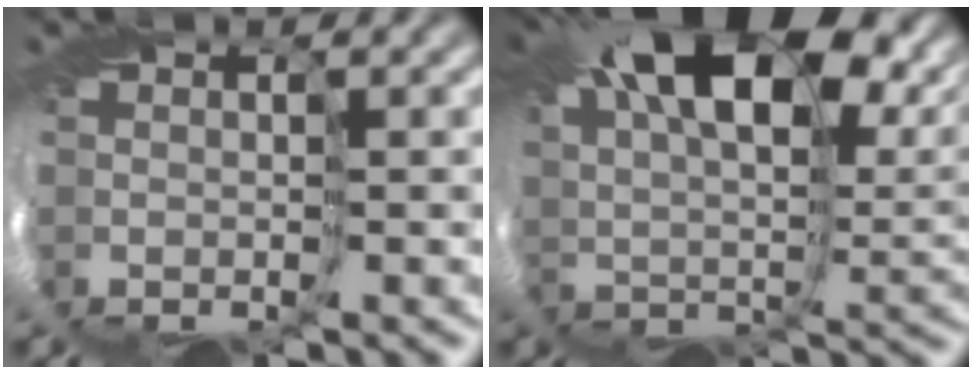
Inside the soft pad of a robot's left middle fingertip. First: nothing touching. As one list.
[{"total": 13.4, "force": [7.3, 5.4, 9.9], "torque": [-0.163, 0.029, 0.111]}]